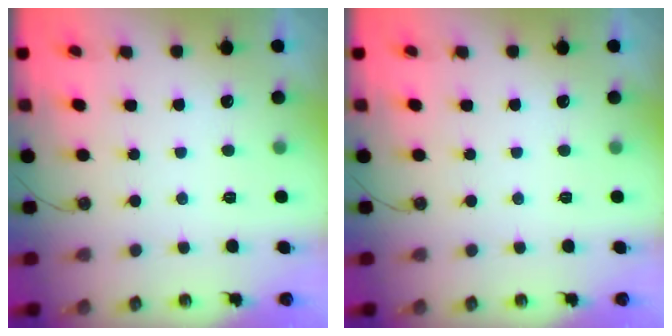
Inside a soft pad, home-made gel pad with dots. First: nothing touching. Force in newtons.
{"total": 0.0}